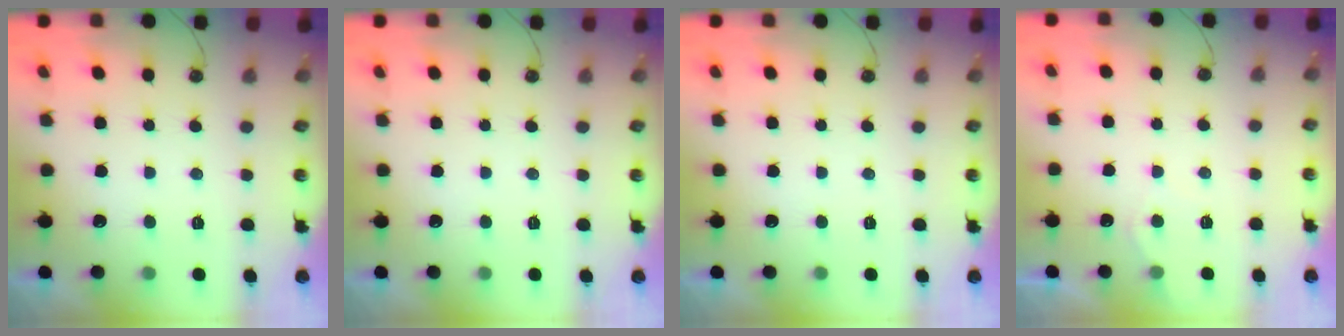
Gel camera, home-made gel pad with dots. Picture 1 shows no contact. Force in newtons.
{"total": 0.0}
{"total": 0.0}
{"total": 3.9, "press": 3.8, "slide": 0.5}